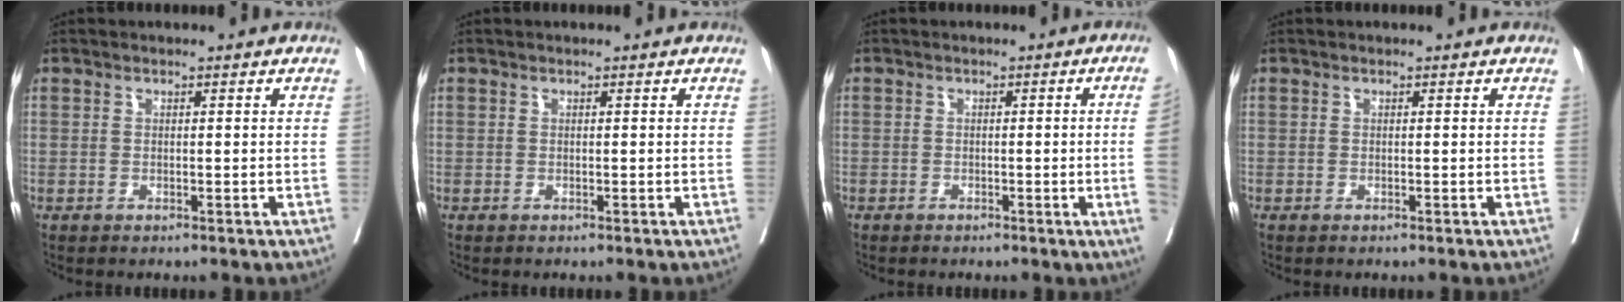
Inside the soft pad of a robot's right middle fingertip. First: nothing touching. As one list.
[{"total": 0.0}, {"total": 4.3, "force": [-0.7, -1.7, 3.9], "torque": [-0.045, -0.009, -0.009]}, {"total": 0.0}]